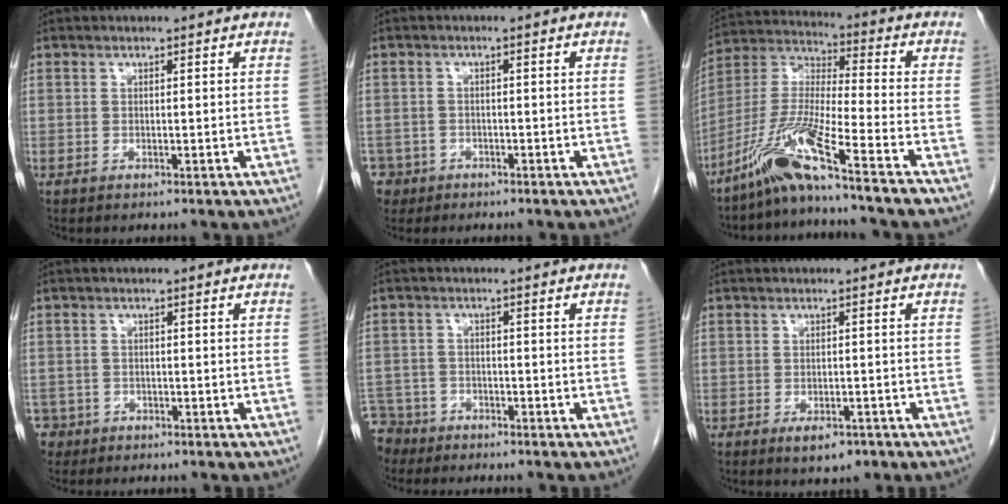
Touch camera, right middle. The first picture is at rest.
{"total": 4.0, "force": [-2.5, 3.1, -0.2], "torque": [0.004, 0.007, -0.042]}
{"total": 11.8, "force": [-8.4, -1.2, 8.2], "torque": [-0.177, -0.015, -0.162]}
{"total": 3.7, "force": [-2.5, 2.8, -0.3], "torque": [0.004, 0.007, -0.044]}
{"total": 6.5, "force": [-5.5, 3.5, 0.1], "torque": [-0.007, -0.005, -0.098]}
{"total": 3.4, "force": [-2.1, 1.5, 2.2], "torque": [-0.035, -0.001, -0.024]}